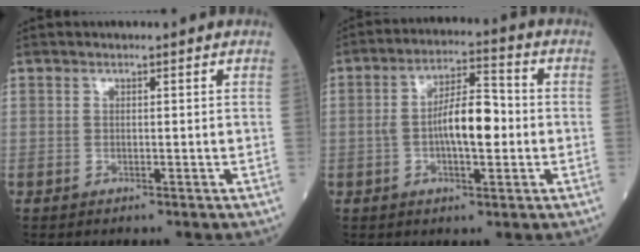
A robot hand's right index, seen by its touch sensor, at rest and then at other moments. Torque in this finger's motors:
{"motor_torque": [1.52, -0.09, 0.65, 0.18]}